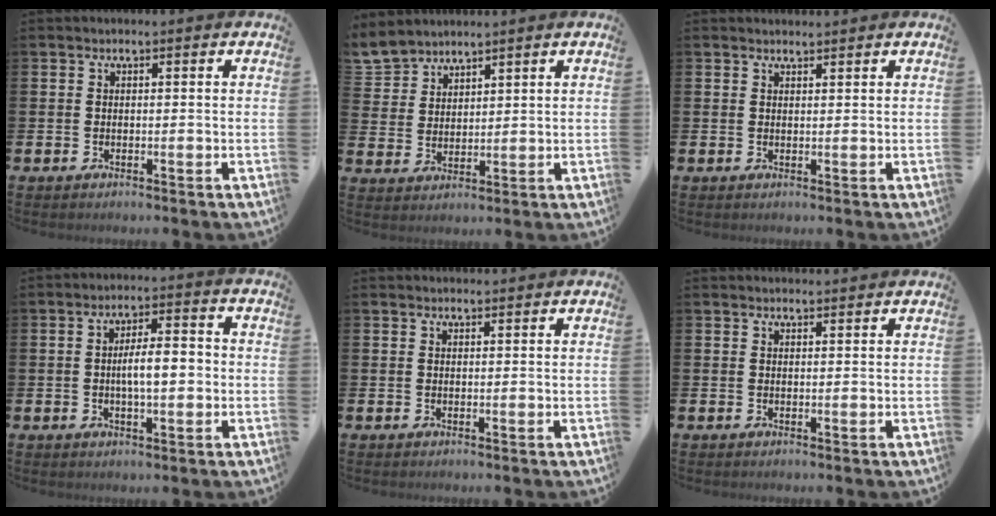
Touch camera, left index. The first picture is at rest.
{"total": 4.4, "force": [4.2, 1.2, -0.3], "torque": [-0.008, -0.022, 0.078]}
{"total": 1.4, "force": [1.4, 0.2, -0.1], "torque": [0.011, -0.006, 0.023]}
{"total": 5.2, "force": [-0.4, 1.9, 4.8], "torque": [-0.075, 0.004, -0.014]}
{"total": 1.0, "force": [1.0, 0.1, 0.0], "torque": [0.011, -0.005, 0.015]}
{"total": 1.2, "force": [1.2, 0.0, 0.0], "torque": [0.013, -0.007, 0.020]}